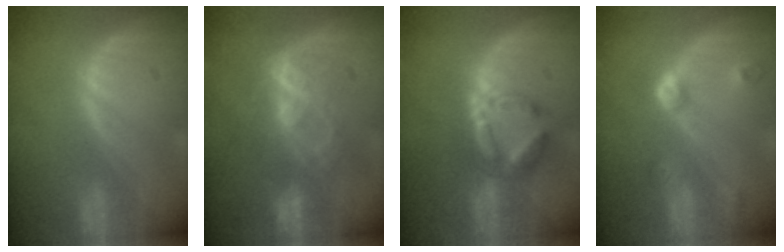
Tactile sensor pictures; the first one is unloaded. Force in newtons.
{"total": 6.3, "press": 6.2, "slide": 0.6}
{"total": 6.5, "press": 5.9, "slide": 2.9}
{"total": 4.6, "press": 4.1, "slide": 2.0}